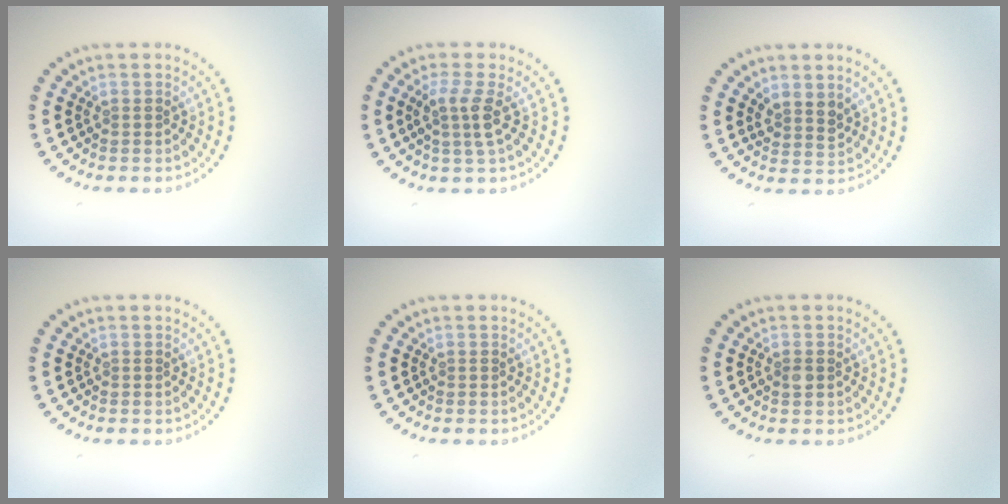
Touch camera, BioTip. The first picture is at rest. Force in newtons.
{"total": 2.5, "press": 2.0, "slide": 1.5}
{"total": 1.9, "press": 1.5, "slide": 1.0}
{"total": 0.0}
{"total": 0.0}
{"total": 0.9, "press": 0.9, "slide": 0.0}